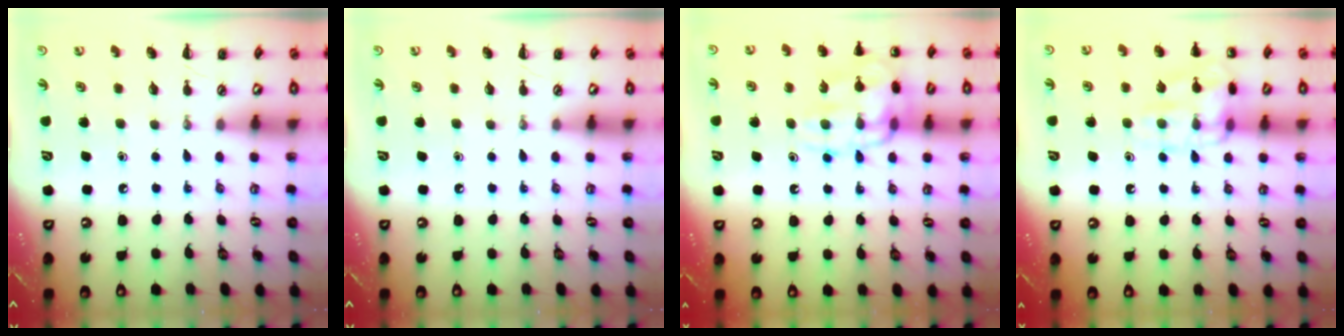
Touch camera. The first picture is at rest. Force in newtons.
{"total": 0.0}
{"total": 15.5, "press": 15.4, "slide": 1.7}
{"total": 13.4, "press": 13.4, "slide": 0.3}